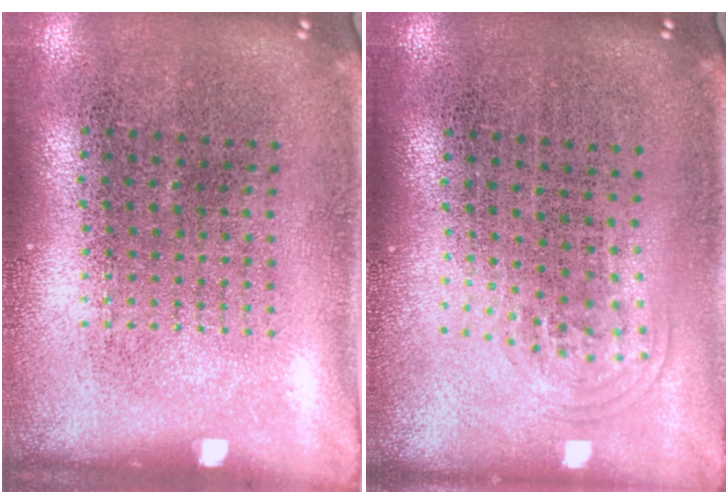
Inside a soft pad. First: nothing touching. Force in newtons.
{"total": 1.0, "press": 0.7, "slide": 0.7}